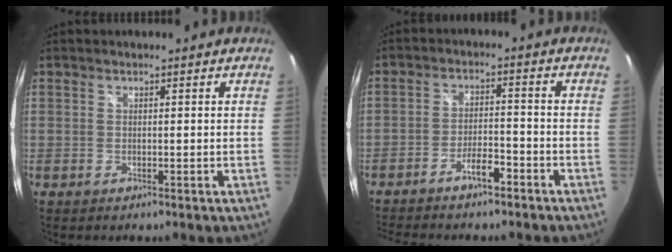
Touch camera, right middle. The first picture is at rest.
{"total": 6.3, "force": [-5.1, 1.2, 3.4], "torque": [-0.076, 0.008, -0.088]}